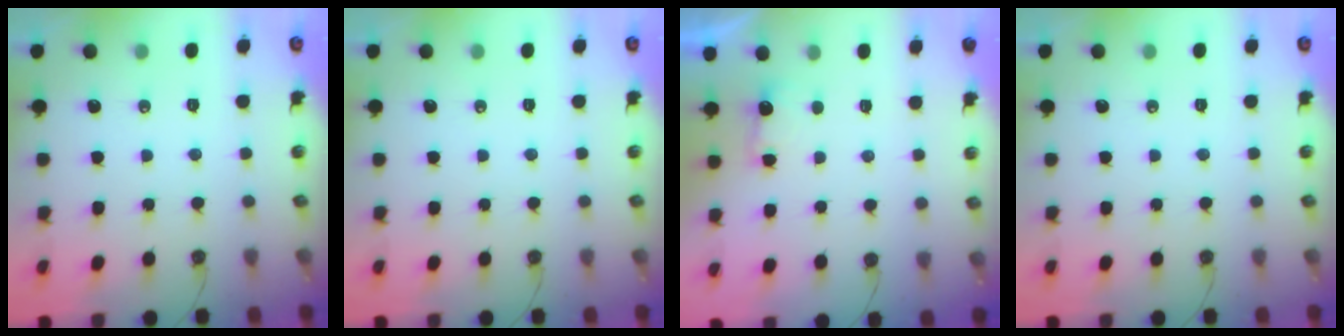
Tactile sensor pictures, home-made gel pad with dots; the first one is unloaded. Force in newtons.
{"total": 0.0}
{"total": 2.3, "press": 2.2, "slide": 0.9}
{"total": 0.0}